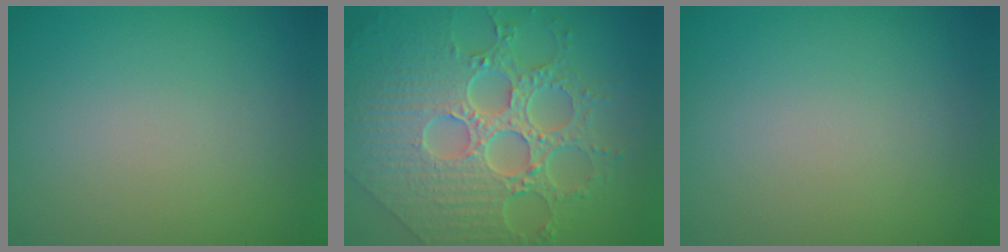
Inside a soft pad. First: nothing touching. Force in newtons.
{"total": 9.4, "press": 7.0, "slide": 6.3}
{"total": 0.0}